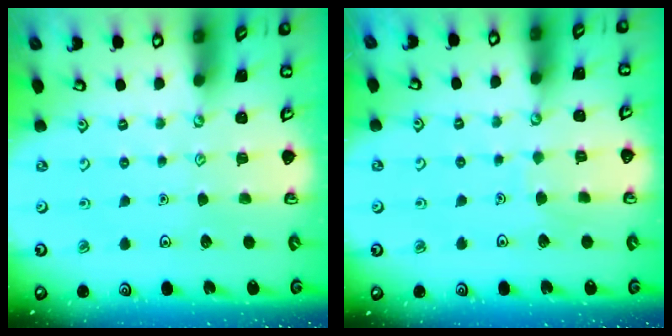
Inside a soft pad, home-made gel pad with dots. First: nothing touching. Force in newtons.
{"total": 3.5, "press": 3.5, "slide": 0.3}